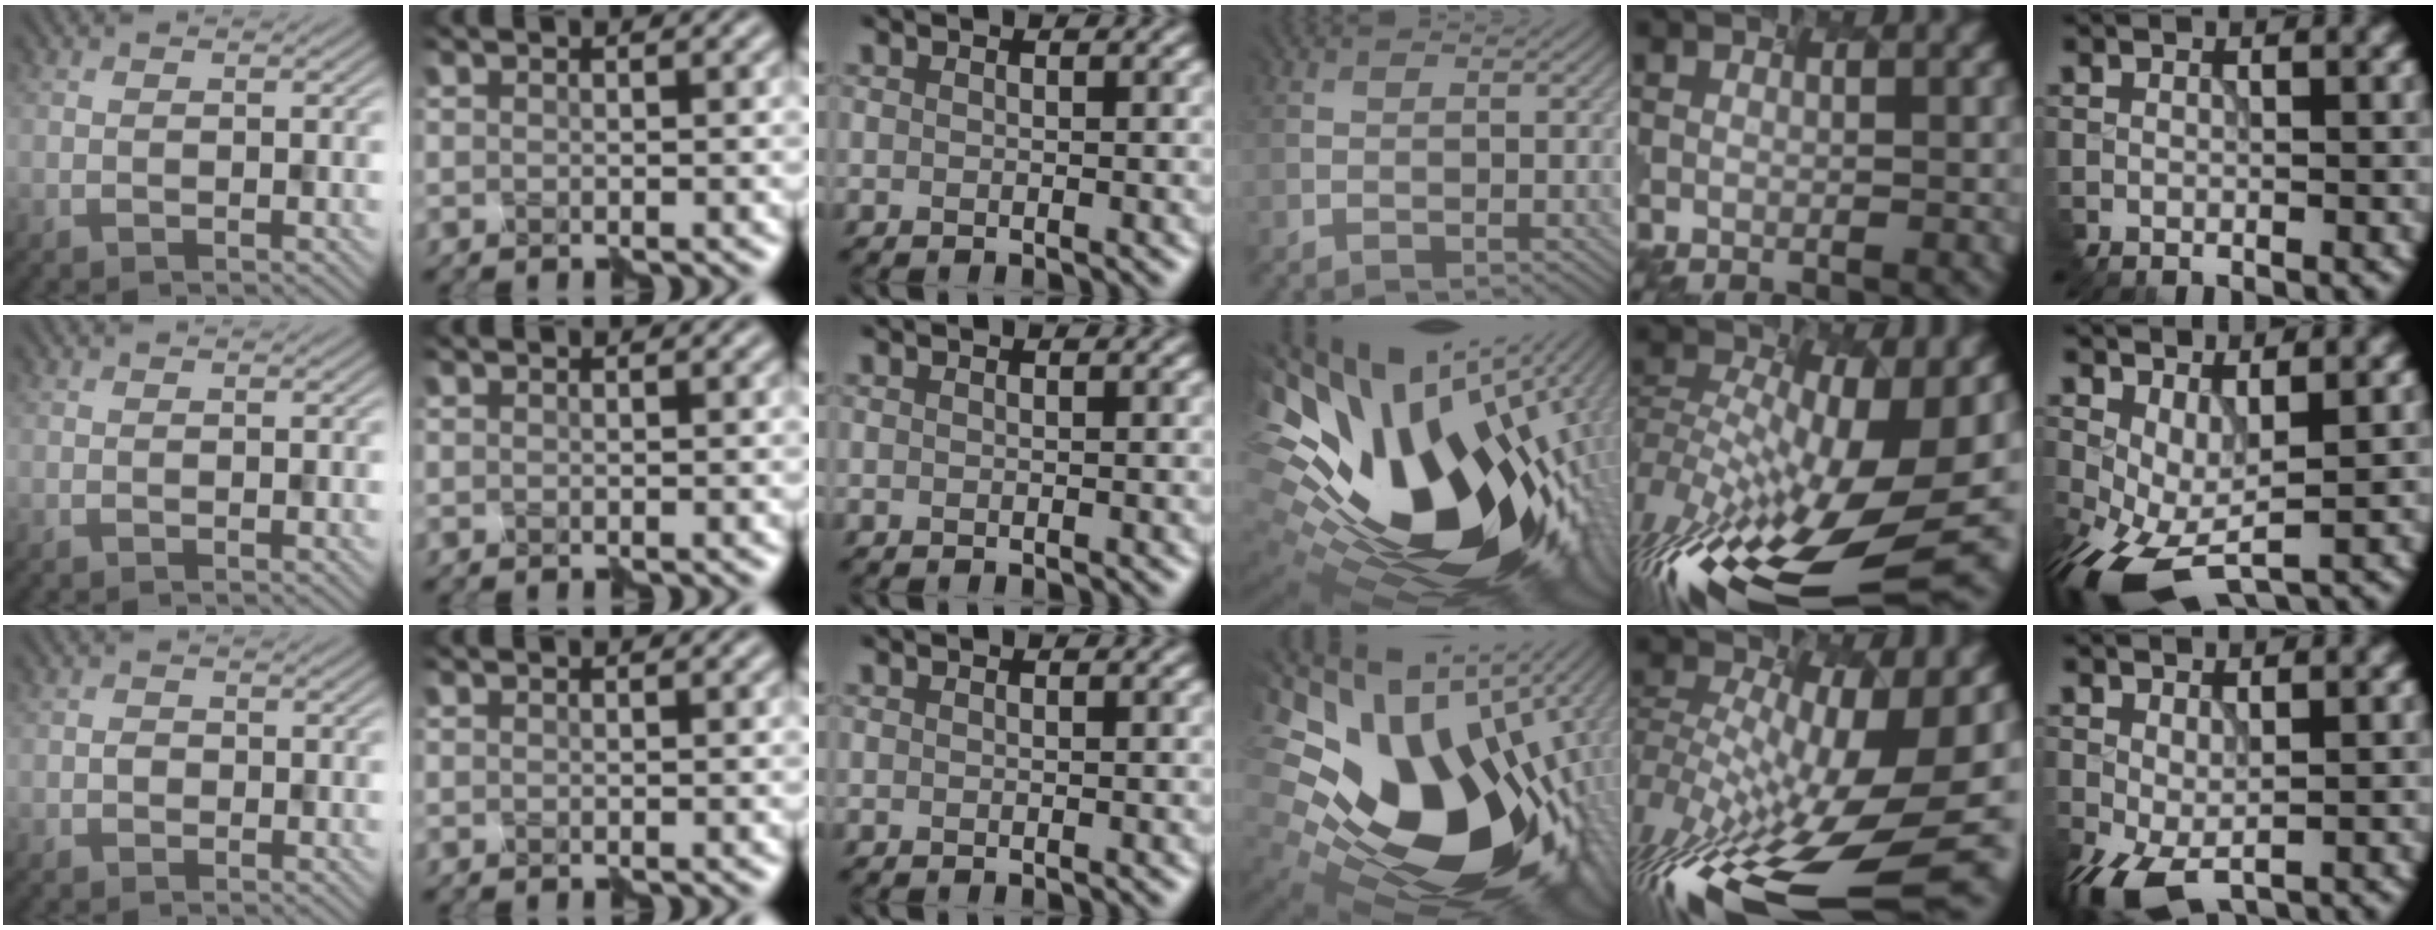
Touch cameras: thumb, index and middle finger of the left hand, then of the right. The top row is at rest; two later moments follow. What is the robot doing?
{"motion": "disassemble", "object": "markers"}